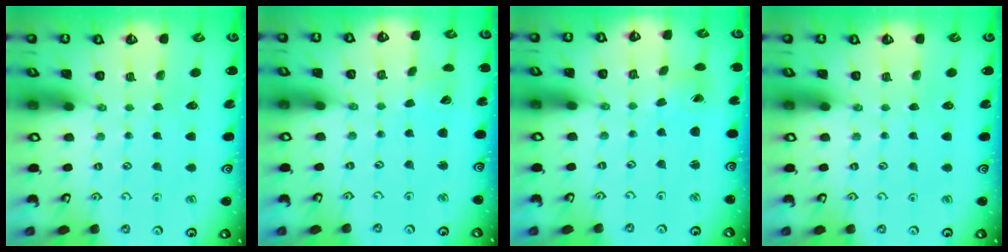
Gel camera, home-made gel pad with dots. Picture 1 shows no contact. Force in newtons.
{"total": 2.6, "press": 2.6, "slide": 0.2}
{"total": 0.7, "press": 0.7, "slide": 0.1}
{"total": 0.0}